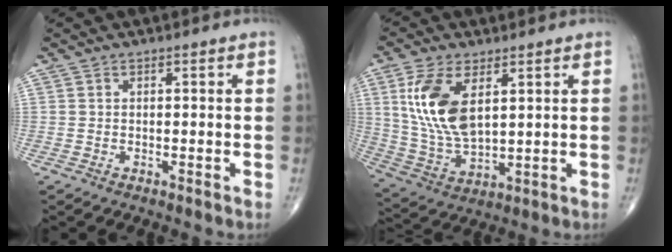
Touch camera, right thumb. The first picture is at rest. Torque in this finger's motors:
{"motor_torque": [-0.82, 1.25, 1.13, 0.63, 0.15]}